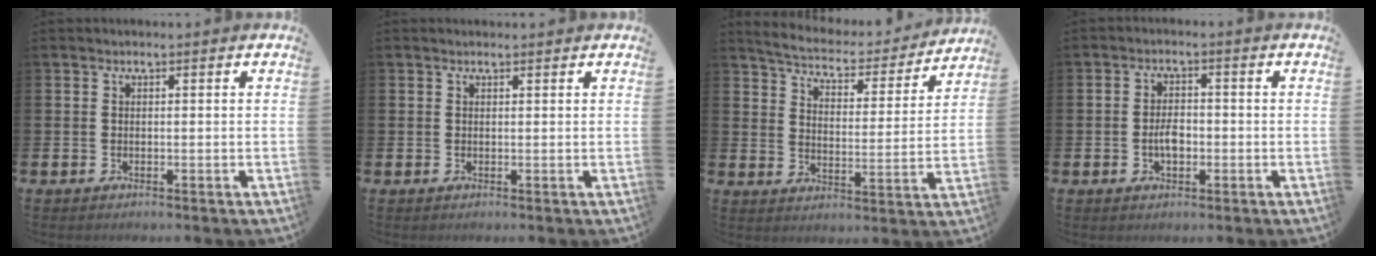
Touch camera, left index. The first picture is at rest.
{"total": 0.5, "force": [0.5, 0.1, 0.1], "torque": [0.007, -0.003, 0.007]}
{"total": 5.9, "force": [5.7, 0.9, 1.2], "torque": [-0.056, -0.045, 0.095]}
{"total": 3.0, "force": [-0.6, 1.7, 2.4], "torque": [-0.036, 0.000, -0.013]}